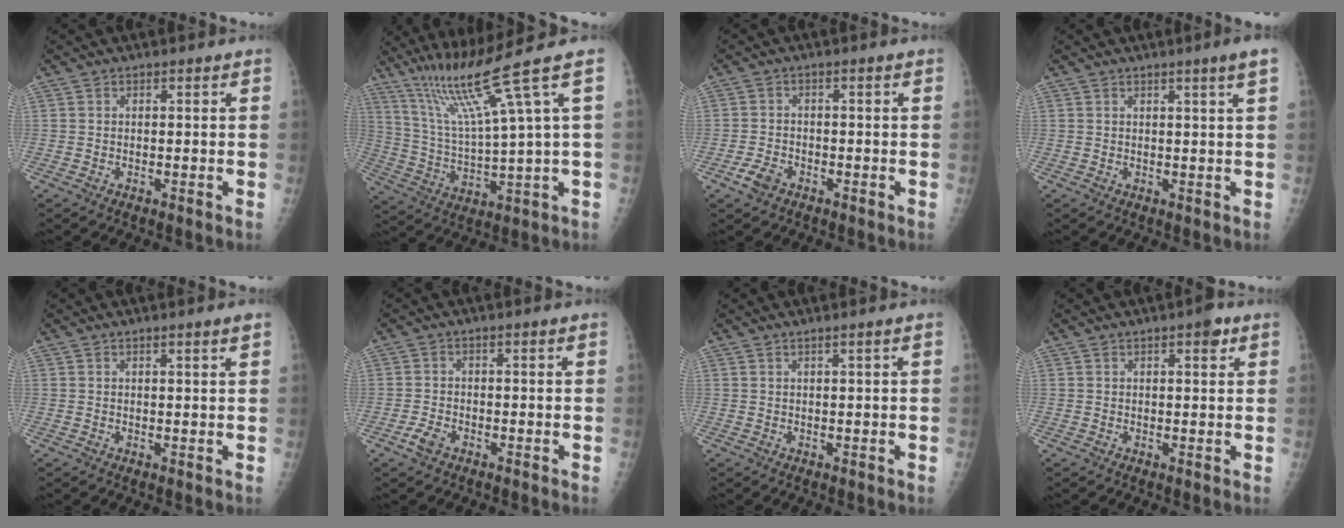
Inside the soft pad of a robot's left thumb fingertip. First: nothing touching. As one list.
[{"total": 14.6, "force": [8.4, -1.4, 11.9], "torque": [-0.210, -0.031, 0.160]}, {"total": 3.2, "force": [-1.9, 1.9, 1.7], "torque": [-0.035, 0.010, -0.034]}, {"total": 3.0, "force": [1.6, -0.8, 2.4], "torque": [-0.038, -0.009, 0.026]}, {"total": 1.6, "force": [1.0, -0.3, 1.2], "torque": [-0.018, -0.006, 0.016]}, {"total": 2.6, "force": [-1.5, 1.4, 1.6], "torque": [-0.036, 0.007, -0.029]}, {"total": 0.8, "force": [0.4, -0.3, 0.7], "torque": [-0.019, -0.004, 0.012]}, {"total": 2.6, "force": [1.4, 0.8, 2.0], "torque": [-0.021, -0.002, 0.016]}]